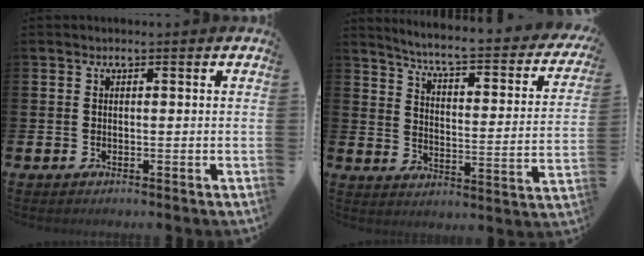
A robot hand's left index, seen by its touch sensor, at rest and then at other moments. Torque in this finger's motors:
{"motor_torque": [0.80, -1.12, 0.29, 0.14]}